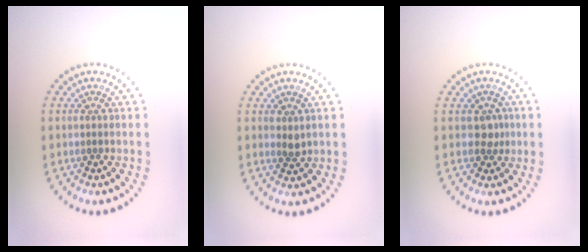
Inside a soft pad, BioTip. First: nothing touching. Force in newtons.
{"total": 0.9, "press": 0.9, "slide": 0.2}
{"total": 1.3, "press": 1.1, "slide": 0.7}